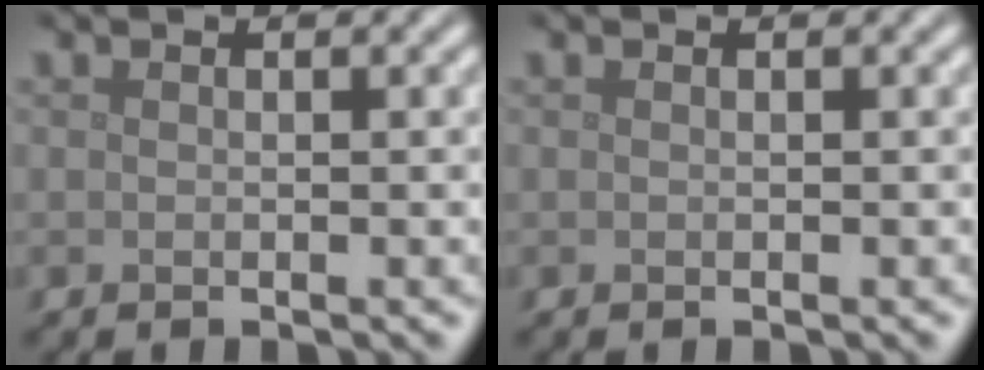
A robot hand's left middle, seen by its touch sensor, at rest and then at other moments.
{"total": 0.0}